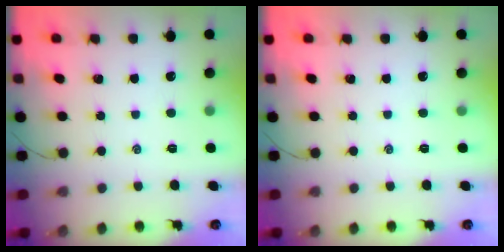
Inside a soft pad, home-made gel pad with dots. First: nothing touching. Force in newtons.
{"total": 0.0}